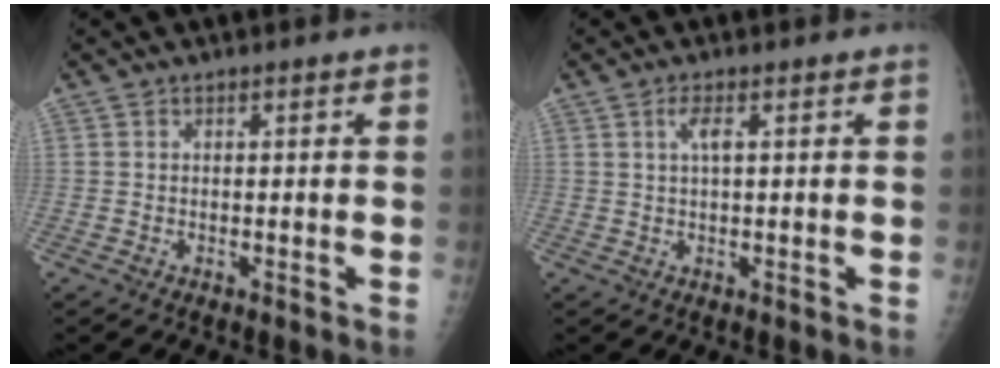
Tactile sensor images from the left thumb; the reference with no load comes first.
{"total": 2.3, "force": [0.8, 0.5, 2.1], "torque": [-0.049, 0.004, 0.017]}